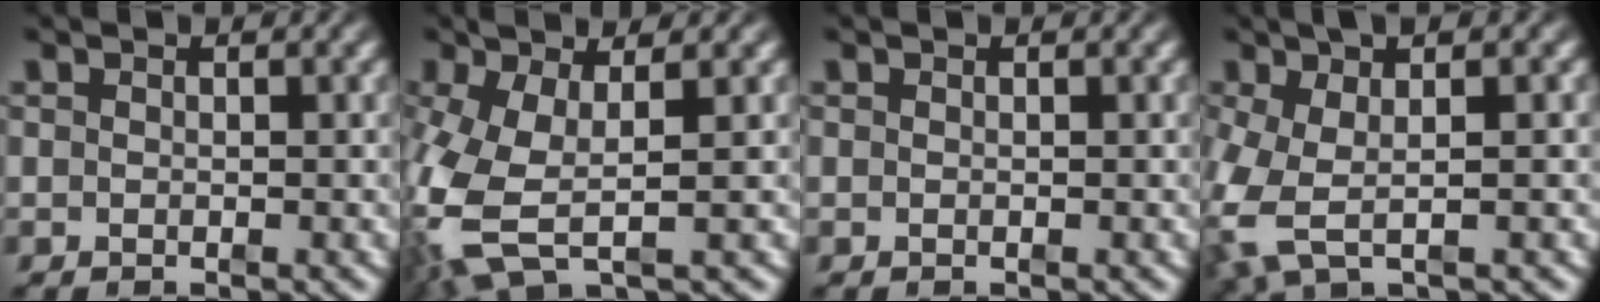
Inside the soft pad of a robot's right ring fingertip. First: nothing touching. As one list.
[{"total": 7.6, "force": [-1.0, 4.6, 5.9], "torque": [-0.156, -0.037, 0.002]}, {"total": 0.0}, {"total": 6.7, "force": [0.0, 4.5, 4.9], "torque": [-0.128, -0.017, 0.005]}]